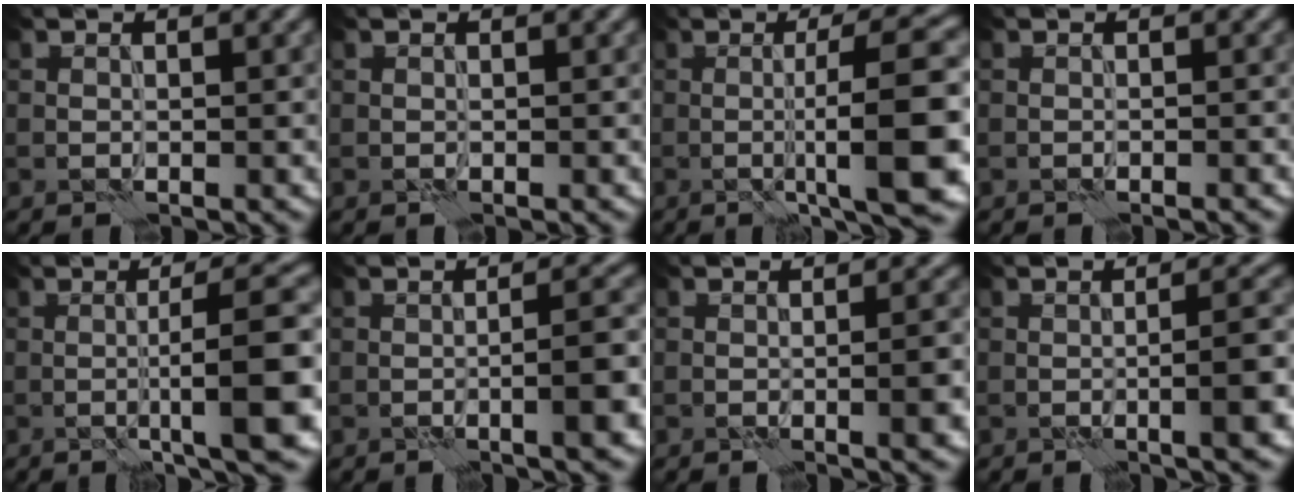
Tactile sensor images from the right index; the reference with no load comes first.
{"total": 0.0}
{"total": 10.6, "force": [-1.4, 2.0, 10.4], "torque": [-0.123, 0.008, -0.021]}
{"total": 0.5, "force": [-0.5, 0.1, 0.2], "torque": [0.001, -0.001, -0.013]}
{"total": 9.2, "force": [-1.2, 1.6, 8.9], "torque": [-0.110, 0.015, -0.021]}
{"total": 5.0, "force": [-1.3, 1.0, 4.7], "torque": [-0.060, 0.011, -0.023]}
{"total": 4.1, "force": [-0.8, 1.3, 3.8], "torque": [-0.043, 0.002, -0.010]}
{"total": 5.0, "force": [-1.0, 1.1, 4.7], "torque": [-0.058, 0.010, -0.018]}